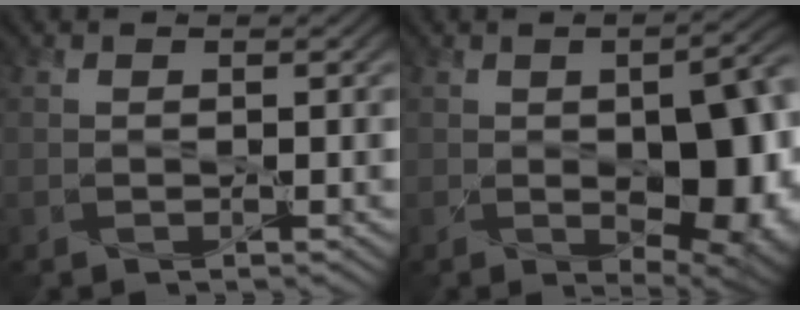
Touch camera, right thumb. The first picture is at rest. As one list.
[{"total": 14.0, "force": [-2.0, 7.4, 11.7], "torque": [-0.133, -0.026, -0.001]}]